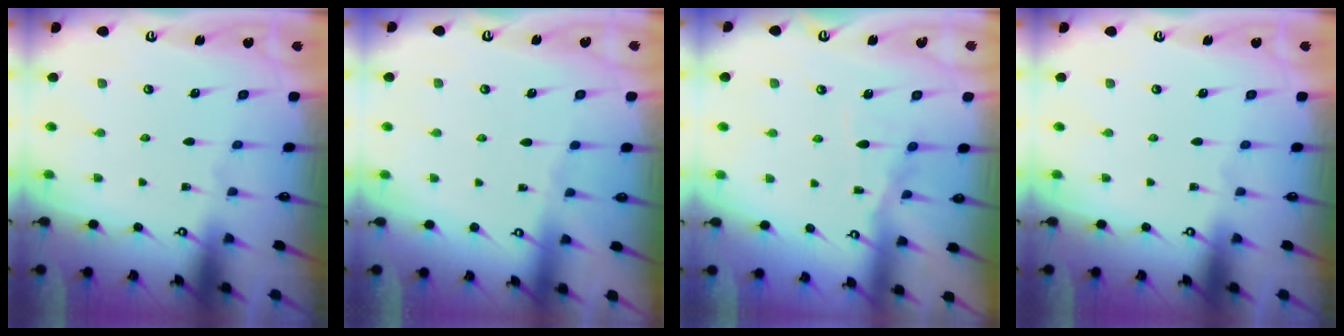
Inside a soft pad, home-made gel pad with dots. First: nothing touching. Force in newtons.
{"total": 1.9, "press": 1.8, "slide": 0.5}
{"total": 7.1, "press": 7.0, "slide": 0.4}
{"total": 0.0}